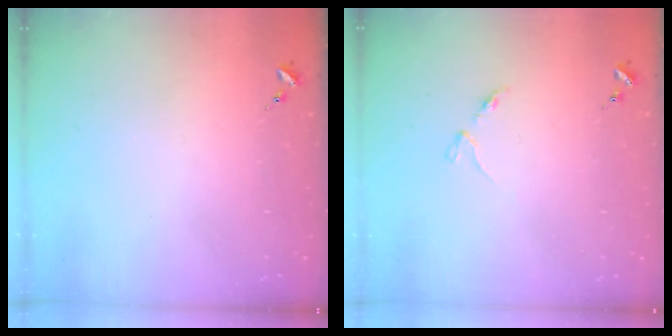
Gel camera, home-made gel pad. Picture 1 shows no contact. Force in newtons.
{"total": 2.9, "press": 2.8, "slide": 0.4}